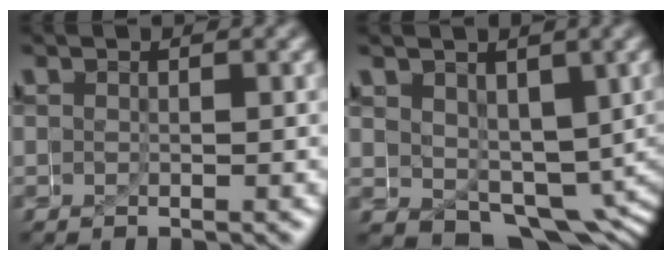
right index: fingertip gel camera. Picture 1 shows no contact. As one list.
[{"total": 7.3, "force": [-4.4, 4.7, 3.4], "torque": [-0.066, -0.037, -0.062]}]